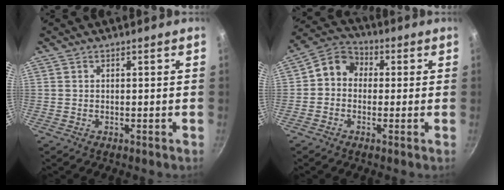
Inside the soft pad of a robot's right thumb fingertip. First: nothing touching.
{"total": 7.1, "force": [0.3, 5.9, 3.8], "torque": [-0.045, 0.022, -0.020]}